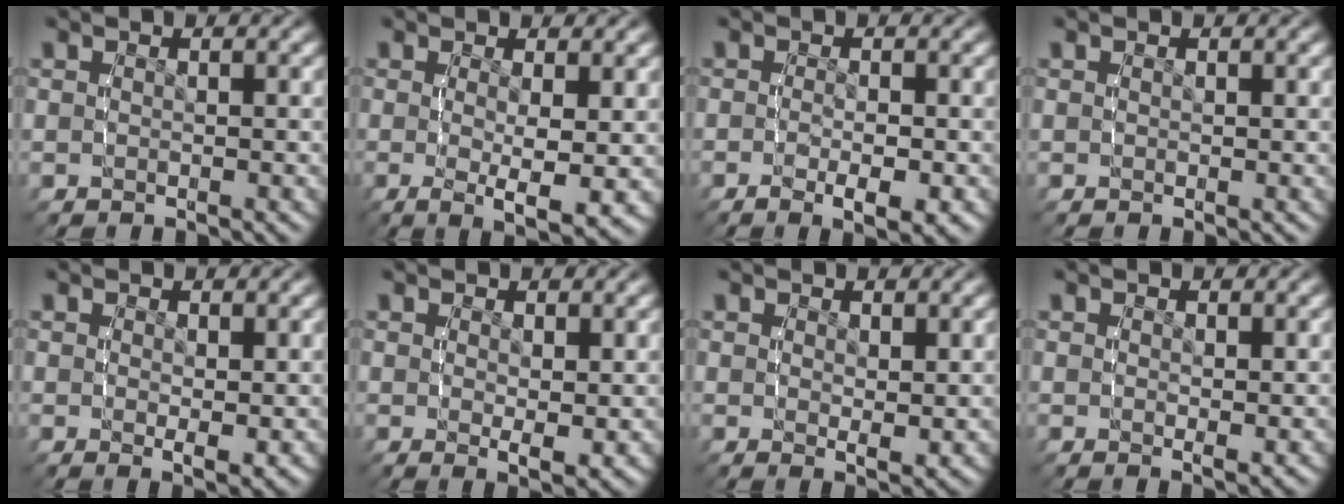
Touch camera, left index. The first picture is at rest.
{"total": 5.4, "force": [-1.3, 1.1, 5.1], "torque": [-0.073, -0.020, -0.010]}
{"total": 3.1, "force": [-0.9, 1.3, 2.7], "torque": [-0.041, 0.002, -0.019]}
{"total": 0.0}
{"total": 1.7, "force": [0.6, -0.1, 1.6], "torque": [-0.013, -0.008, 0.011]}
{"total": 2.2, "force": [0.7, 0.0, 2.1], "torque": [-0.018, -0.011, 0.015]}
{"total": 1.8, "force": [1.2, -0.3, 1.2], "torque": [-0.008, -0.009, 0.022]}
{"total": 1.0, "force": [0.7, -0.1, 0.8], "torque": [-0.003, -0.005, 0.012]}